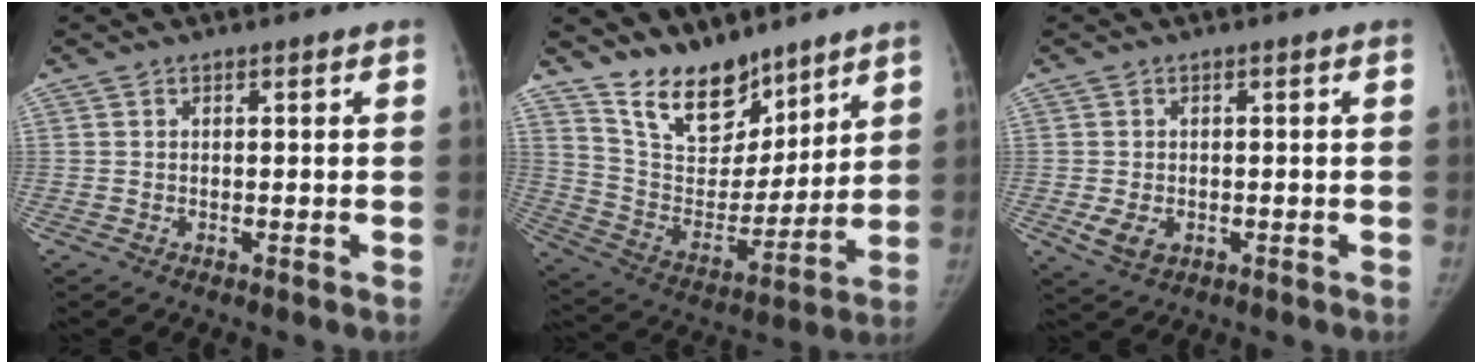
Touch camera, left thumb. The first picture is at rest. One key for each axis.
{"total": 15.4, "fx": 12.3, "fy": 7.2, "fz": 5.8, "tx": -0.056, "ty": -0.083, "tz": 0.232}
{"total": 3.9, "fx": -0.8, "fy": 2.9, "fz": 2.4, "tx": -0.043, "ty": -0.006, "tz": -0.005}